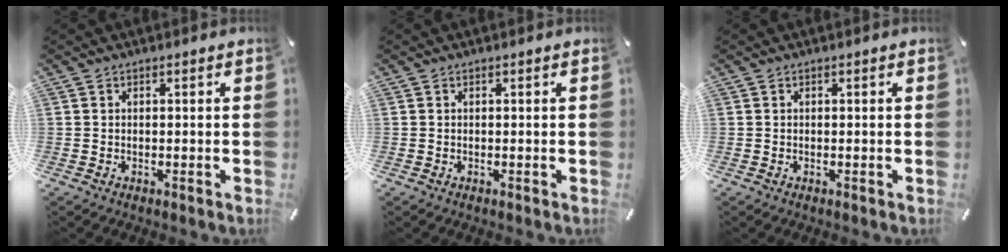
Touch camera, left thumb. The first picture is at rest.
{"total": 0.0}
{"total": 0.0}